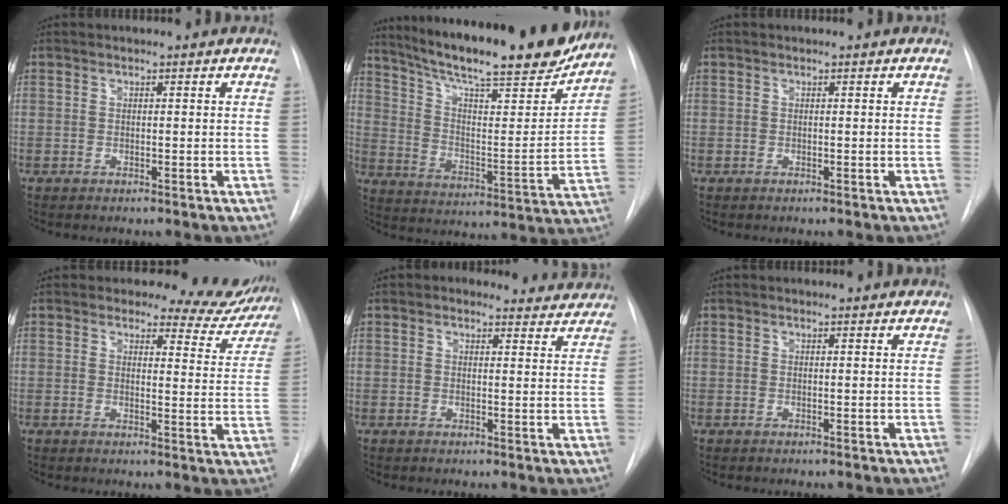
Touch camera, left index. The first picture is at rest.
{"total": 24.8, "force": [21.2, 3.2, 12.5], "torque": [-0.207, -0.038, 0.305]}
{"total": 0.0}
{"total": 8.7, "force": [8.2, 2.7, 0.1], "torque": [0.028, -0.045, 0.072]}
{"total": 4.5, "force": [4.2, 1.7, 0.0], "torque": [0.013, -0.010, 0.029]}
{"total": 1.3, "force": [1.3, 0.1, 0.1], "torque": [-0.011, 0.001, 0.012]}